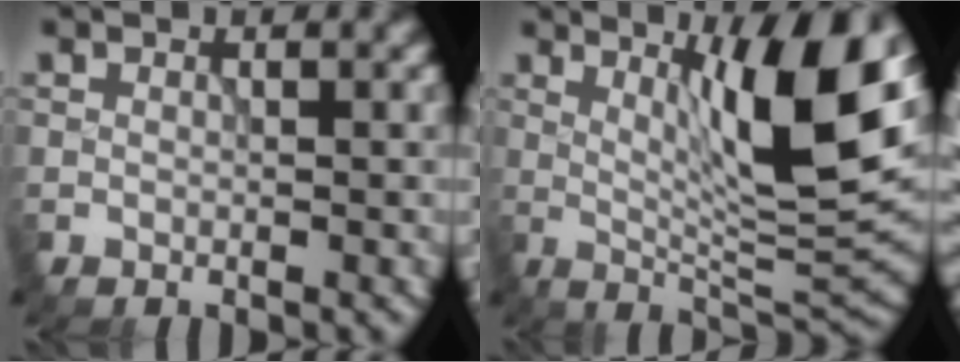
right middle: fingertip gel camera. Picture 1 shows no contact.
{"total": 10.9, "force": [3.4, 2.0, 10.2], "torque": [-0.150, -0.007, 0.061]}